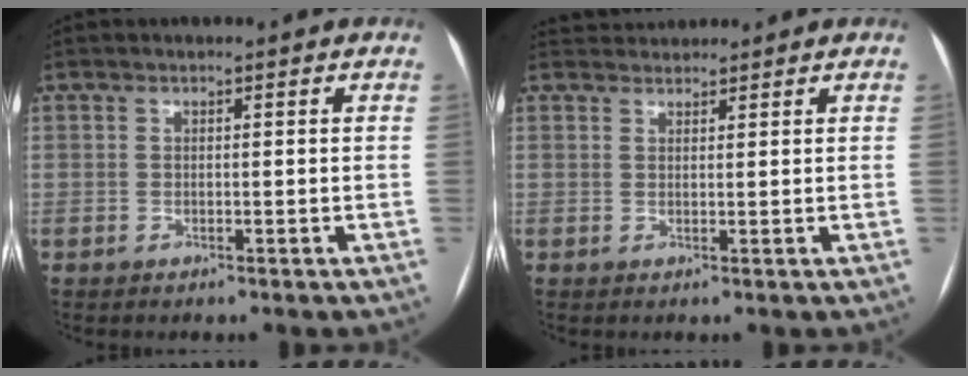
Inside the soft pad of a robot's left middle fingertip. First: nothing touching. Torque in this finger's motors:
{"motor_torque": [0.19, -0.04, -0.01, -0.02]}